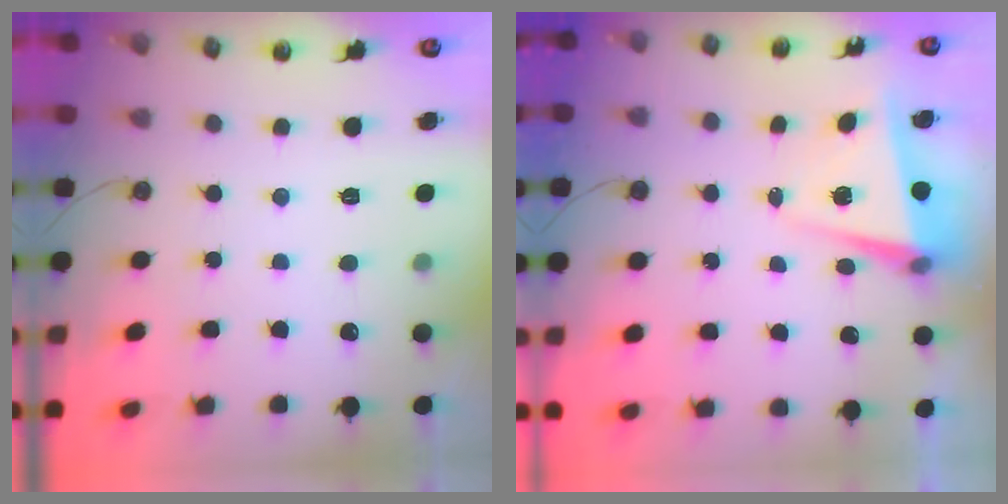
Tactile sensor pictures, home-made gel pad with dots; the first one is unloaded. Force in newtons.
{"total": 6.9, "press": 6.8, "slide": 0.8}